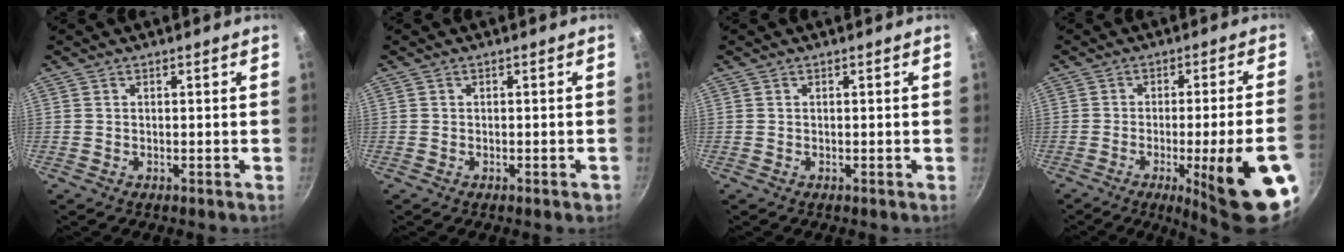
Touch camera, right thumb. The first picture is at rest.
{"total": 1.0, "force": [-0.5, 0.4, 0.7], "torque": [-0.004, 0.007, -0.007]}
{"total": 0.0}
{"total": 18.6, "force": [-6.9, 2.6, 17.1], "torque": [-0.212, 0.019, -0.086]}